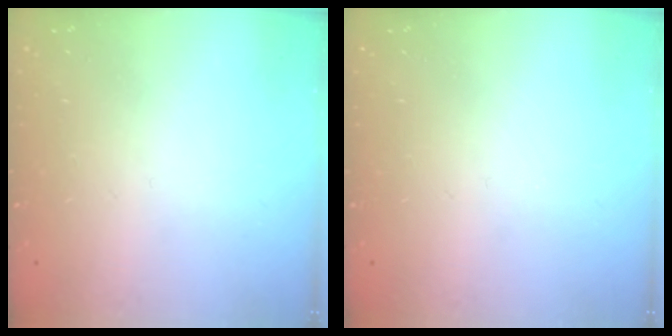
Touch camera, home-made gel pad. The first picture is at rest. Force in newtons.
{"total": 0.0}